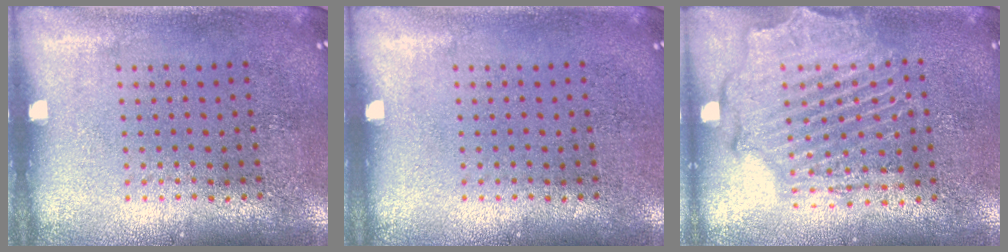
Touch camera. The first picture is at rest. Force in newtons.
{"total": 0.0}
{"total": 2.2, "press": 2.1, "slide": 0.5}